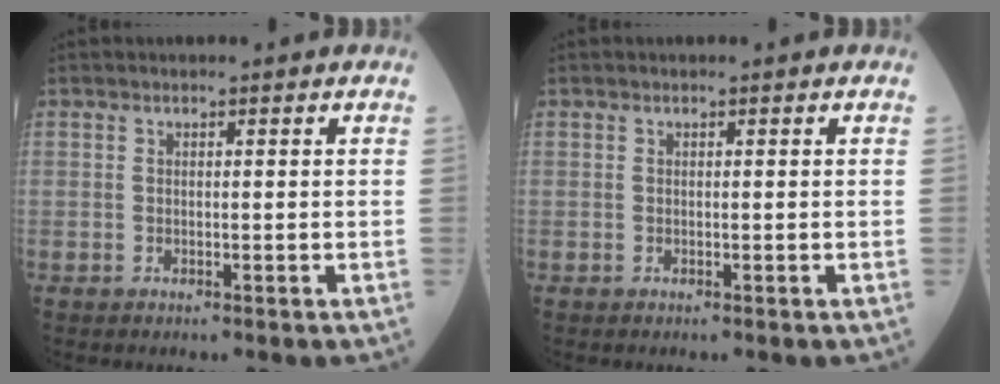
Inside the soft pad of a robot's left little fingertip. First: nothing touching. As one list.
[{"total": 0.0}]